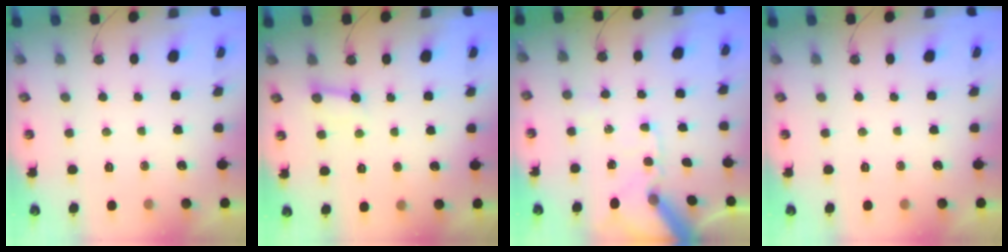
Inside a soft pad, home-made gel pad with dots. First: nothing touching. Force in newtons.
{"total": 5.1, "press": 5.1, "slide": 0.5}
{"total": 11.8, "press": 11.7, "slide": 1.7}
{"total": 0.0}